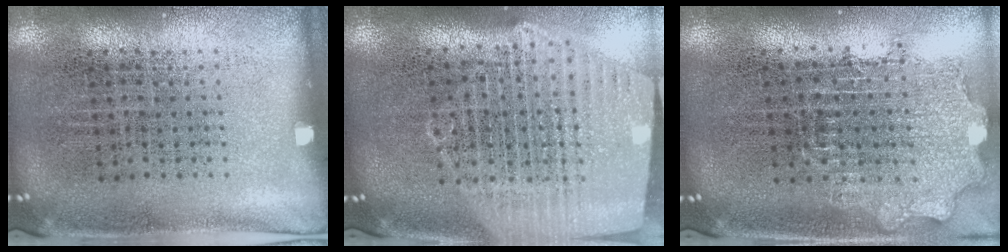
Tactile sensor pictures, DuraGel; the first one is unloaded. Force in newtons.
{"total": 2.1, "press": 1.9, "slide": 1.0}
{"total": 1.8, "press": 1.4, "slide": 1.0}